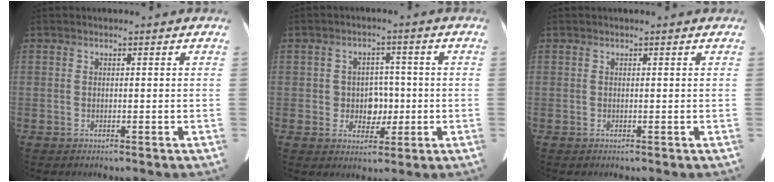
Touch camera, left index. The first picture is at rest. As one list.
[{"total": 4.7, "force": [-0.6, 3.8, 2.7], "torque": [-0.041, 0.012, -0.004]}, {"total": 1.1, "force": [0.9, 0.2, 0.5], "torque": [-0.008, 0.014, 0.011]}]